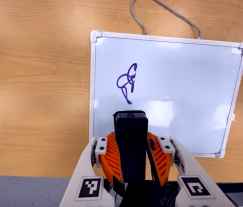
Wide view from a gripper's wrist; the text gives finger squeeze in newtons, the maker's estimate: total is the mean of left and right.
{"total": 10.0, "left": 8.7, "right": 11.4}